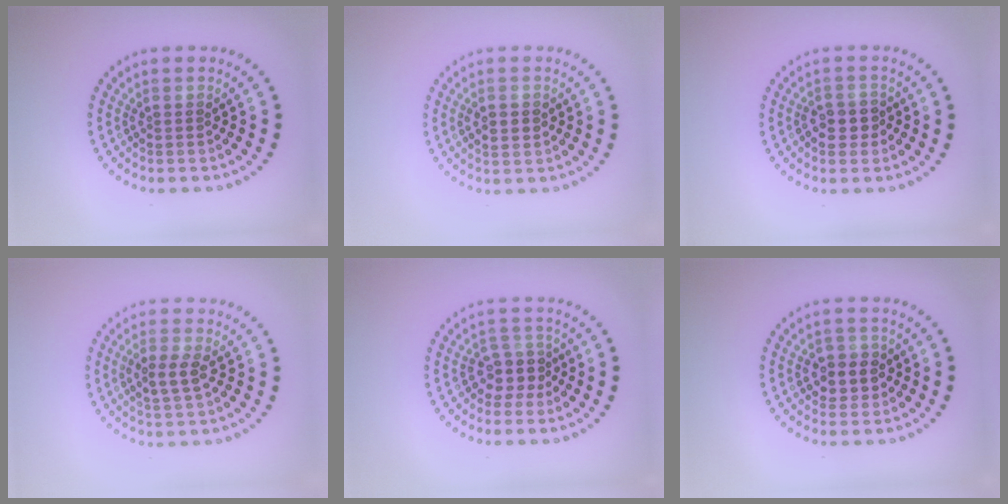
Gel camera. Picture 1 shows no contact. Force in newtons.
{"total": 2.4, "press": 2.4, "slide": 0.2}
{"total": 1.9, "press": 1.8, "slide": 0.5}
{"total": 2.6, "press": 2.5, "slide": 0.6}
{"total": 2.7, "press": 2.1, "slide": 1.6}
{"total": 2.7, "press": 2.6, "slide": 0.6}